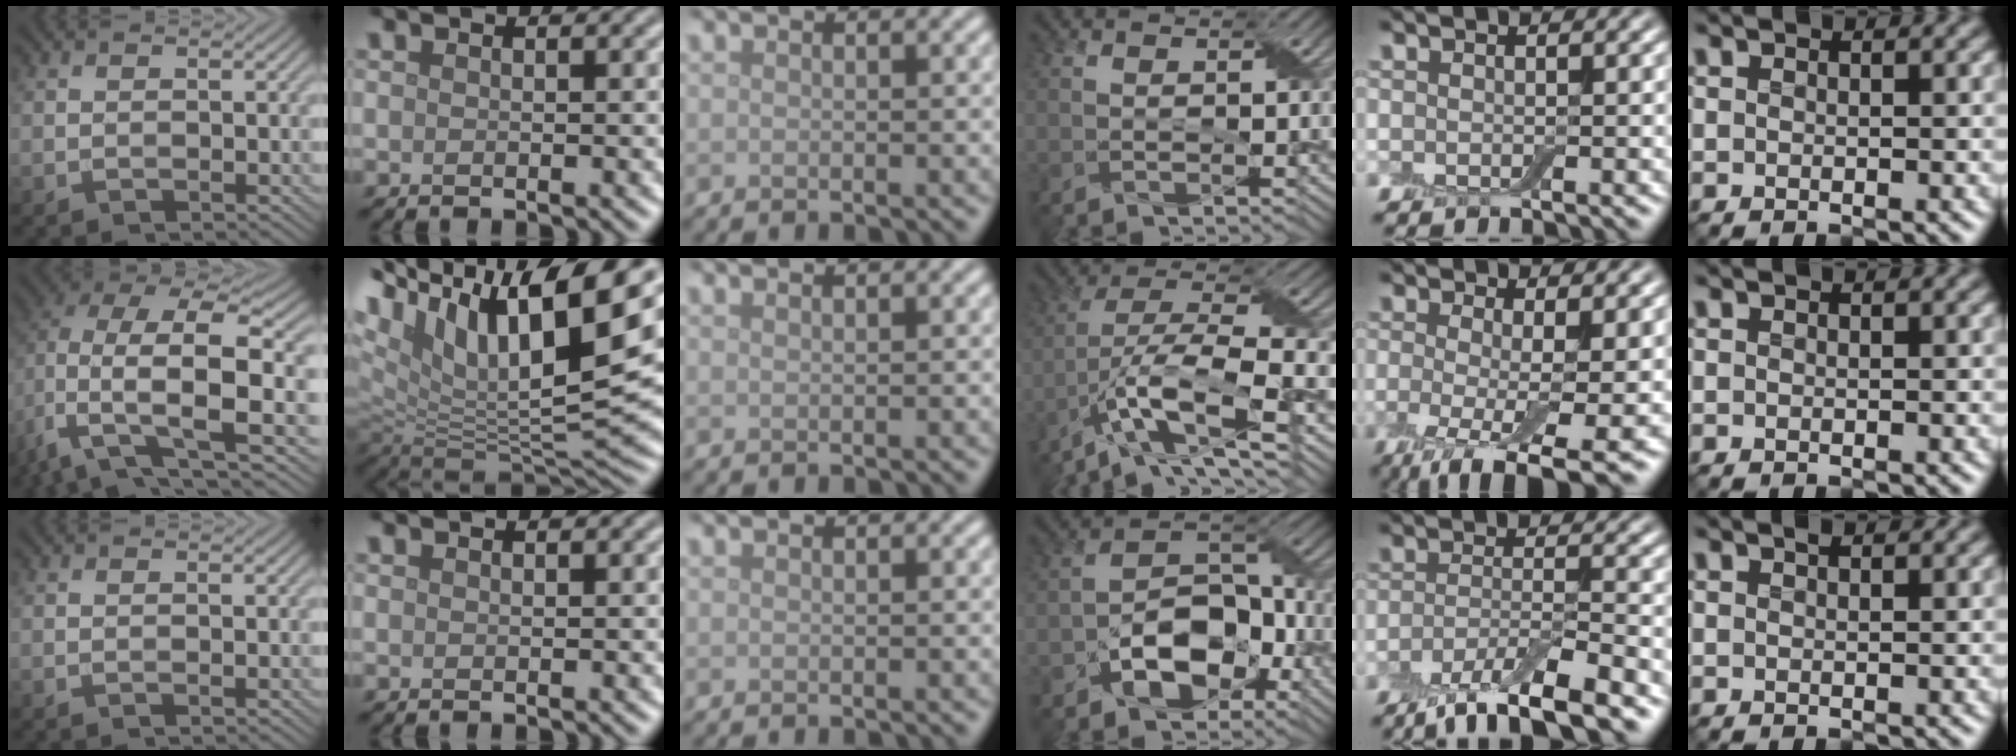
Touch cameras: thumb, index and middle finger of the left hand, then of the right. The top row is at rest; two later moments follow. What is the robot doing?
{"motion": "peel", "object": "bubble wrap"}